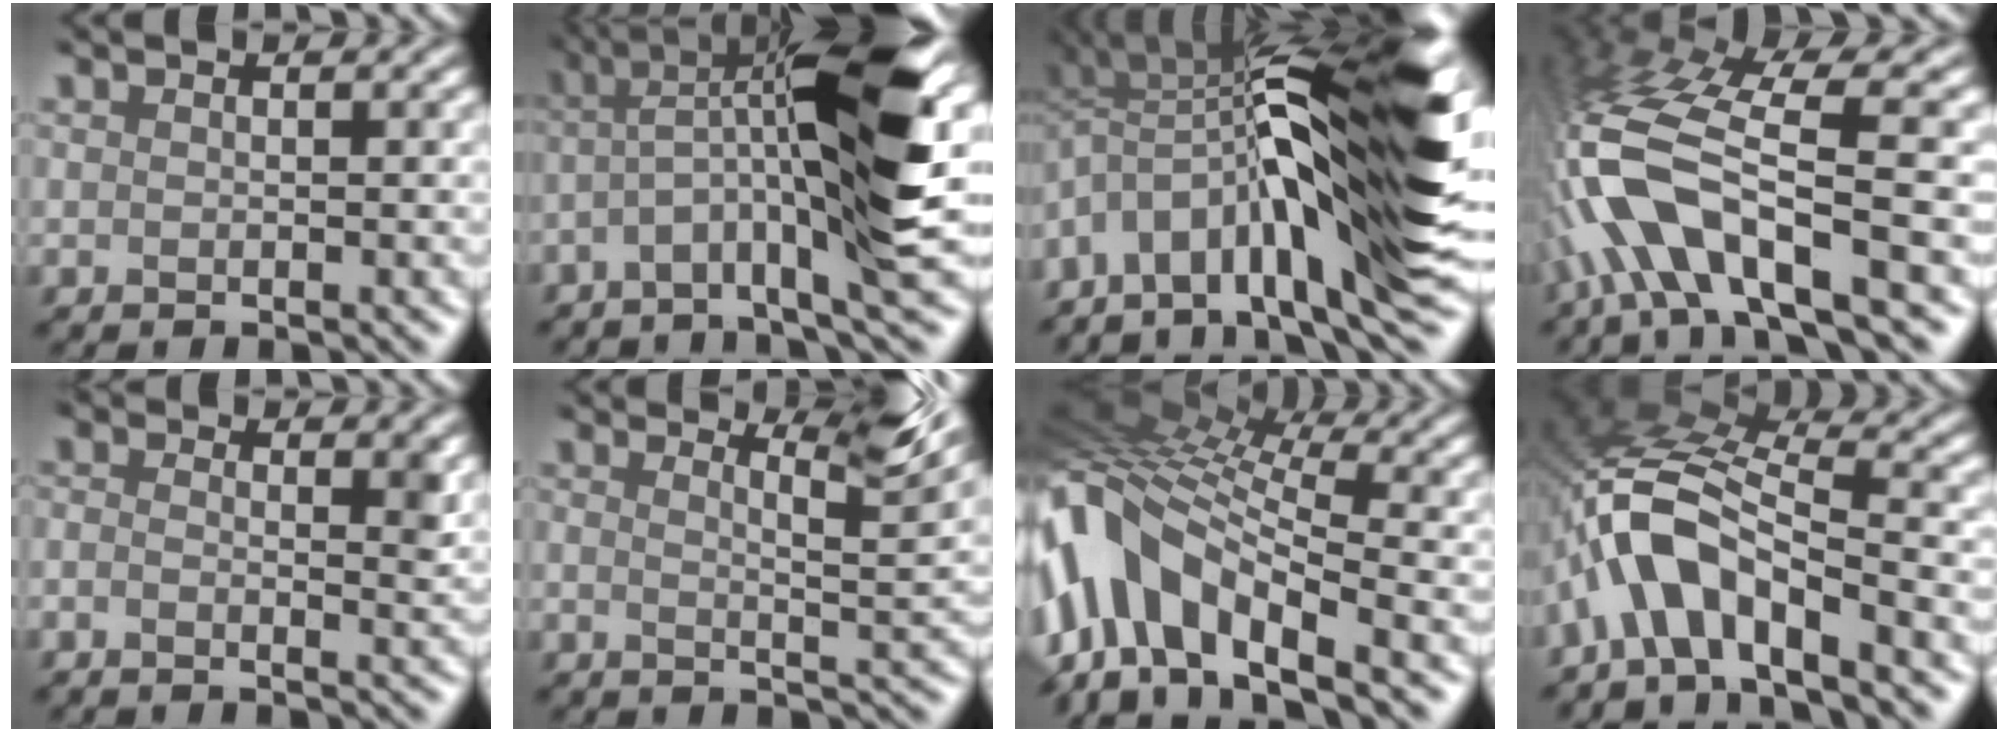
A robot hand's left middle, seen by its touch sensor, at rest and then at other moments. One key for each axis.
{"total": 11.1, "fx": -0.6, "fy": 1.5, "fz": 11.0, "tx": -0.192, "ty": 0.026, "tz": -0.012}
{"total": 13.3, "fx": -2.8, "fy": 4.2, "fz": 12.3, "tx": -0.203, "ty": 0.014, "tz": -0.040}
{"total": 10.0, "fx": -3.9, "fy": 3.1, "fz": 8.7, "tx": -0.191, "ty": 0.011, "tz": -0.073}
{"total": 0.9, "fx": -0.3, "fy": 0.1, "fz": 0.8, "tx": -0.029, "ty": -0.005, "tz": -0.006}
{"total": 4.9, "fx": 2.7, "fy": 0.7, "fz": 4.0, "tx": -0.047, "ty": 0.017, "tz": 0.022}
{"total": 10.8, "fx": -3.6, "fy": 6.0, "fz": 8.2, "tx": -0.168, "ty": 0.020, "tz": -0.076}
{"total": 6.3, "fx": -3.8, "fy": 2.4, "fz": 4.5, "tx": -0.093, "ty": 0.014, "tz": -0.074}